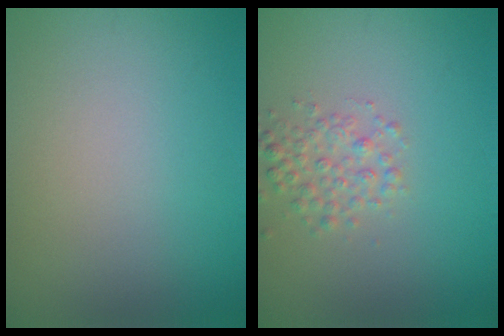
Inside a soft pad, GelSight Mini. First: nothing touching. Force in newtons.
{"total": 2.4, "press": 2.4, "slide": 0.1}